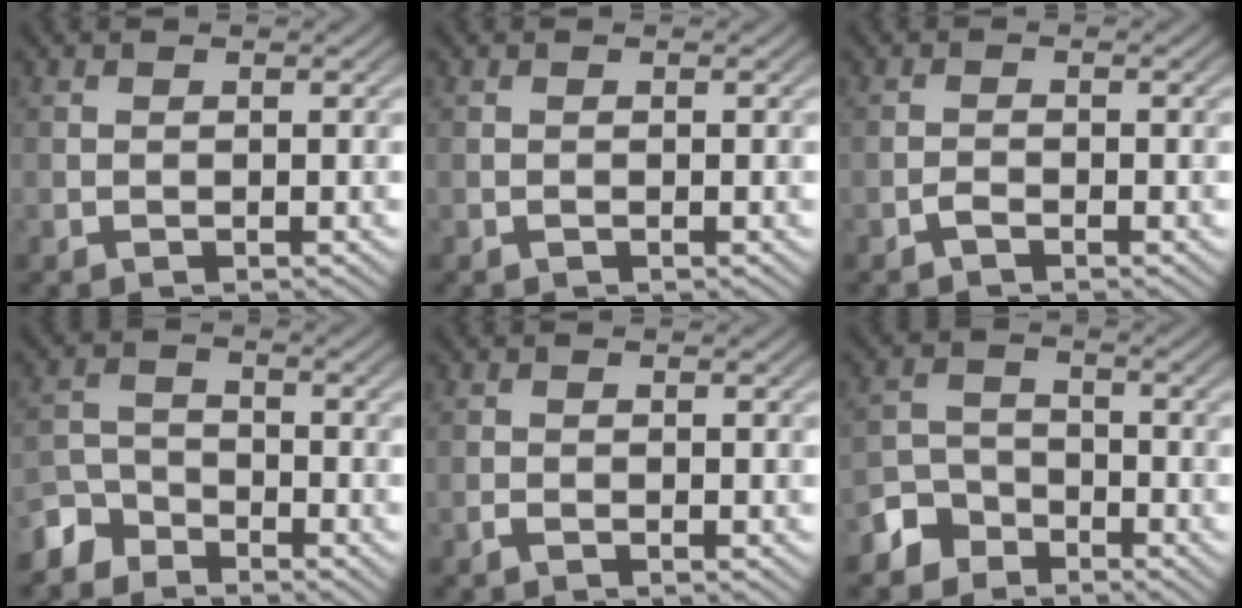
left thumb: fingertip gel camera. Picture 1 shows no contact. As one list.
[{"total": 0.0}, {"total": 0.9, "force": [-0.8, 0.2, 0.5], "torque": [-0.008, 0.003, -0.017]}, {"total": 4.2, "force": [-3.5, 2.2, 0.8], "torque": [-0.018, 0.001, -0.082]}, {"total": 0.6, "force": [-0.5, 0.2, 0.3], "torque": [-0.005, 0.001, -0.010]}, {"total": 4.5, "force": [-3.3, 2.9, 0.9], "torque": [-0.024, 0.002, -0.073]}]